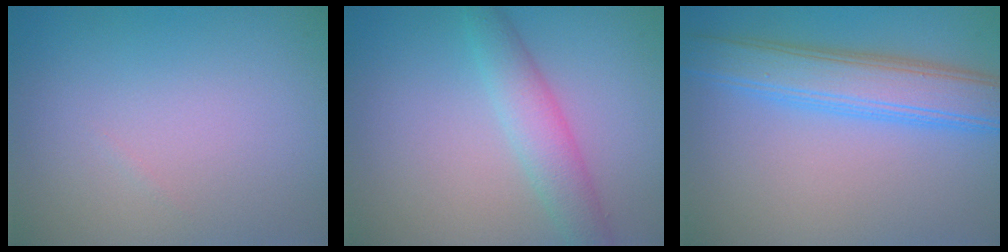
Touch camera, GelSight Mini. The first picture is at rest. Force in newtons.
{"total": 3.2, "press": 3.2, "slide": 0.1}
{"total": 6.0, "press": 6.0, "slide": 0.1}